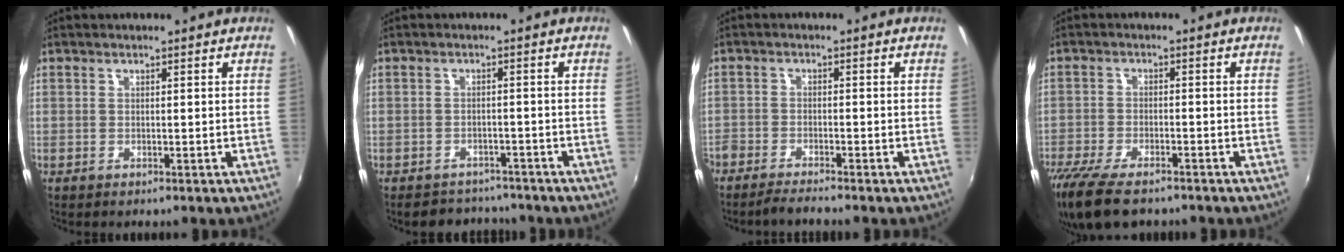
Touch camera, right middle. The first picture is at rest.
{"total": 6.6, "force": [-6.0, 2.6, 0.9], "torque": [-0.025, 0.003, -0.085]}
{"total": 4.0, "force": [-3.8, 0.3, 1.4], "torque": [-0.047, -0.015, -0.076]}
{"total": 12.7, "force": [-9.8, 4.3, 6.9], "torque": [-0.165, -0.045, -0.174]}